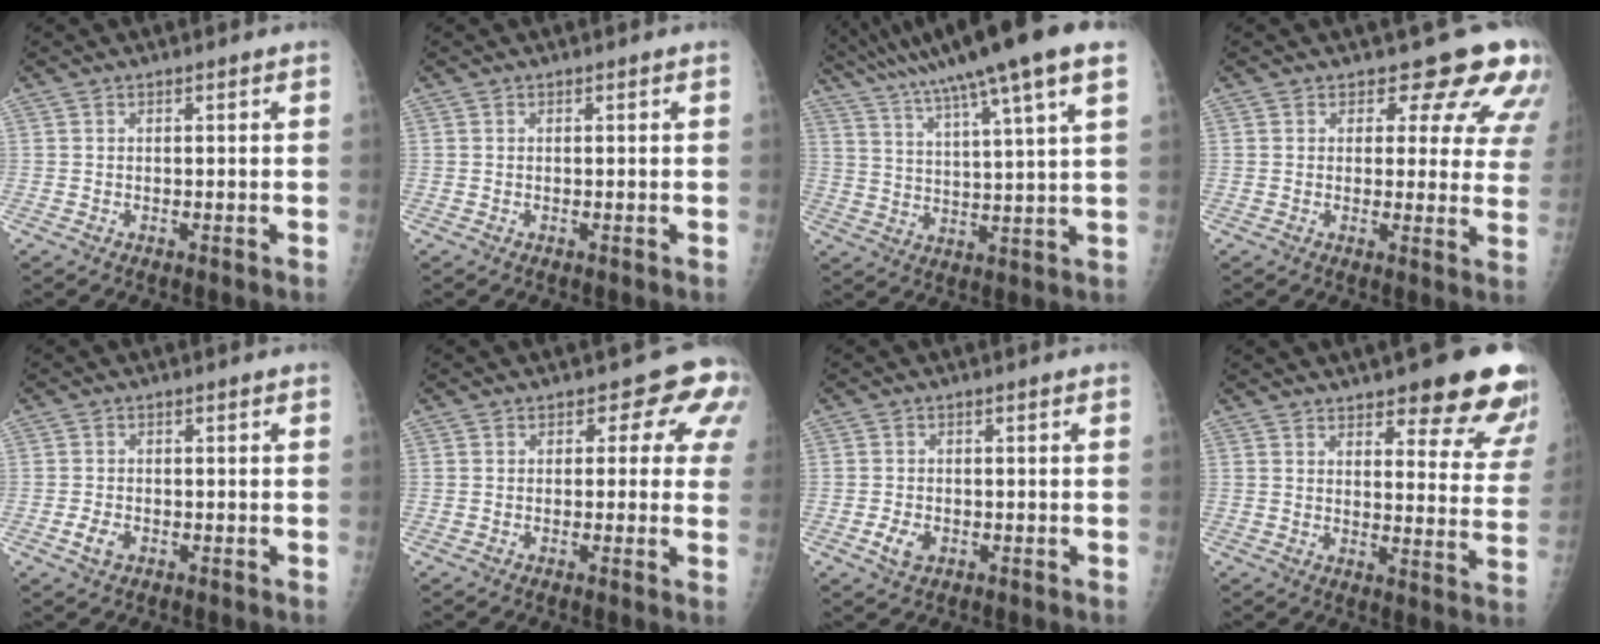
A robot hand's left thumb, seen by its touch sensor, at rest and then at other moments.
{"total": 0.0}
{"total": 20.1, "force": [13.6, 0.8, 14.7], "torque": [-0.250, -0.010, 0.210]}
{"total": 11.4, "force": [9.4, 5.1, 3.9], "torque": [0.008, -0.054, 0.080]}
{"total": 2.5, "force": [-1.1, 1.6, 1.6], "torque": [-0.032, 0.001, -0.019]}
{"total": 6.8, "force": [2.4, 4.3, 4.6], "torque": [-0.005, 0.000, 0.010]}
{"total": 3.1, "force": [-1.2, 2.1, 2.0], "torque": [-0.036, 0.001, -0.018]}
{"total": 18.3, "force": [13.0, 5.4, 11.7], "torque": [-0.104, -0.068, 0.151]}